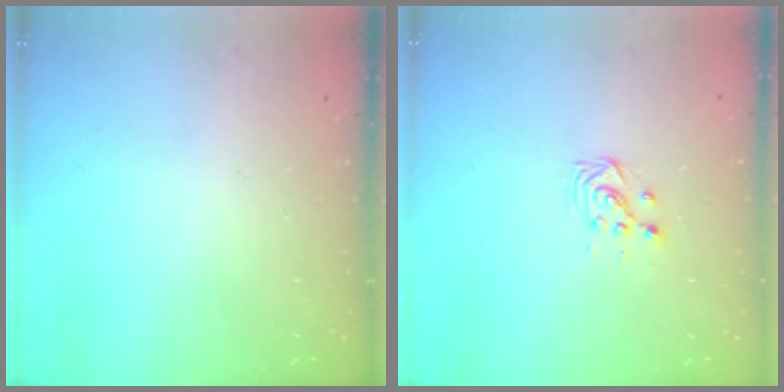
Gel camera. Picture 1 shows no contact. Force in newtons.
{"total": 3.5, "press": 3.5, "slide": 0.4}